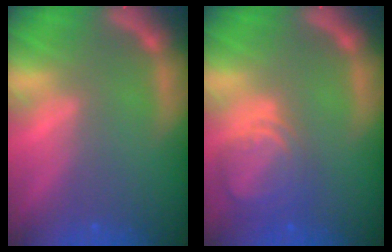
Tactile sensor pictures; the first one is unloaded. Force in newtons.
{"total": 5.6}